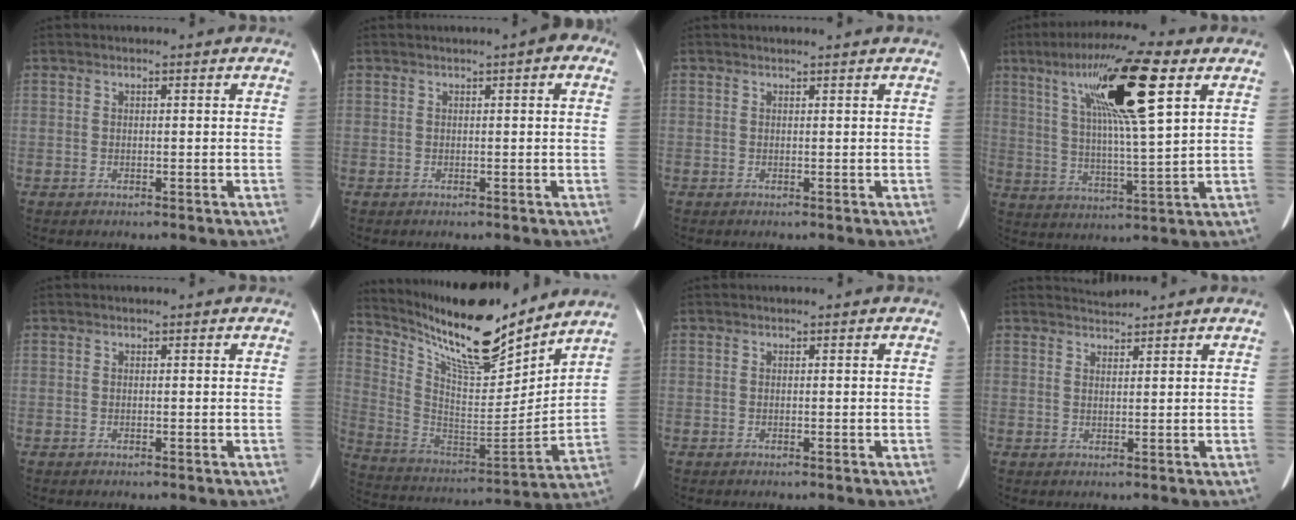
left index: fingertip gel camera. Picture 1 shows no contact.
{"total": 2.7, "force": [1.1, 0.6, 2.4], "torque": [-0.026, 0.011, 0.009]}
{"total": 1.8, "force": [1.7, 0.0, 0.5], "torque": [-0.009, 0.014, 0.021]}
{"total": 16.4, "force": [7.0, 0.9, 14.8], "torque": [-0.266, 0.018, 0.120]}
{"total": 0.0}
{"total": 19.4, "force": [16.6, 2.8, 9.6], "torque": [-0.185, -0.018, 0.293]}
{"total": 0.0}
{"total": 2.0, "force": [1.9, -0.4, -0.3], "torque": [0.003, 0.004, 0.041]}